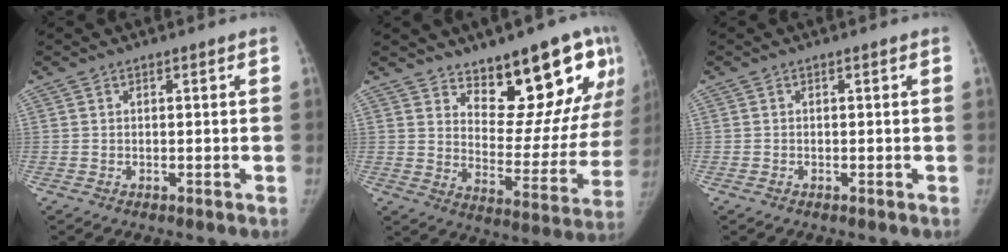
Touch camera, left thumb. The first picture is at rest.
{"total": 19.3, "force": [12.6, 7.3, 12.7], "torque": [-0.111, -0.094, 0.187]}
{"total": 0.0}